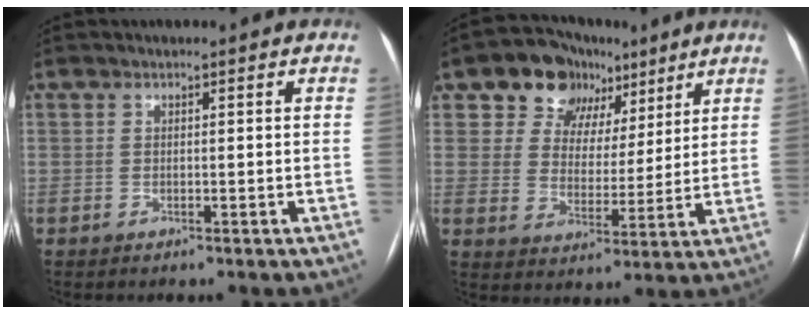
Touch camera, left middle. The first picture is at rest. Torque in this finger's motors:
{"motor_torque": [0.22, -0.15, 0.08, 0.01]}